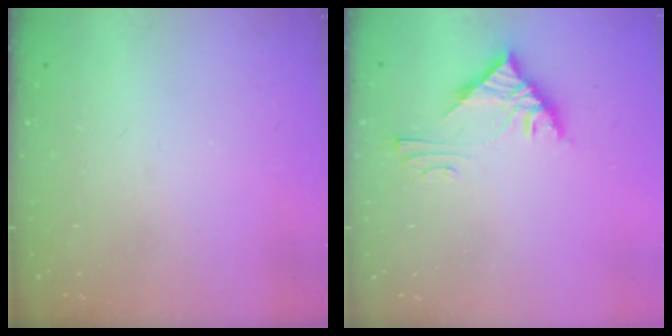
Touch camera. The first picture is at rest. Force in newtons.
{"total": 5.3, "press": 5.2, "slide": 0.3}